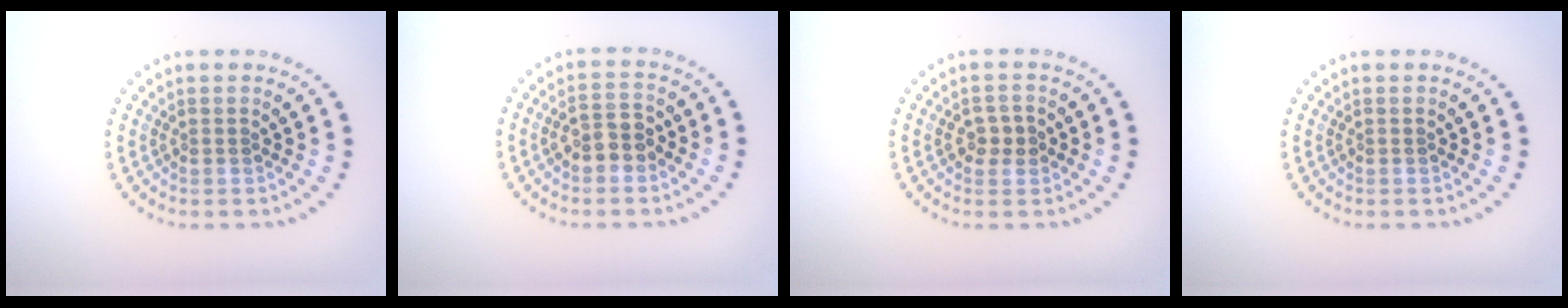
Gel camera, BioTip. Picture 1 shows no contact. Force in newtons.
{"total": 2.6, "press": 2.5, "slide": 0.4}
{"total": 1.9, "press": 1.9, "slide": 0.4}
{"total": 0.0}